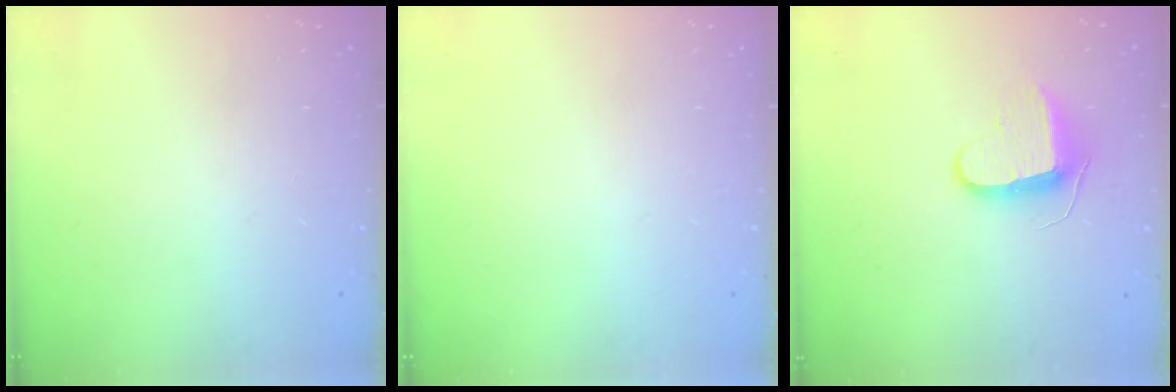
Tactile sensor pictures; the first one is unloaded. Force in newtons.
{"total": 0.0}
{"total": 9.1, "press": 9.1, "slide": 0.3}